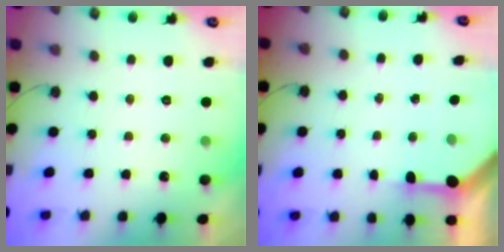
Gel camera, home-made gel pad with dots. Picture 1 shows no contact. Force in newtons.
{"total": 3.3, "press": 3.2, "slide": 0.4}